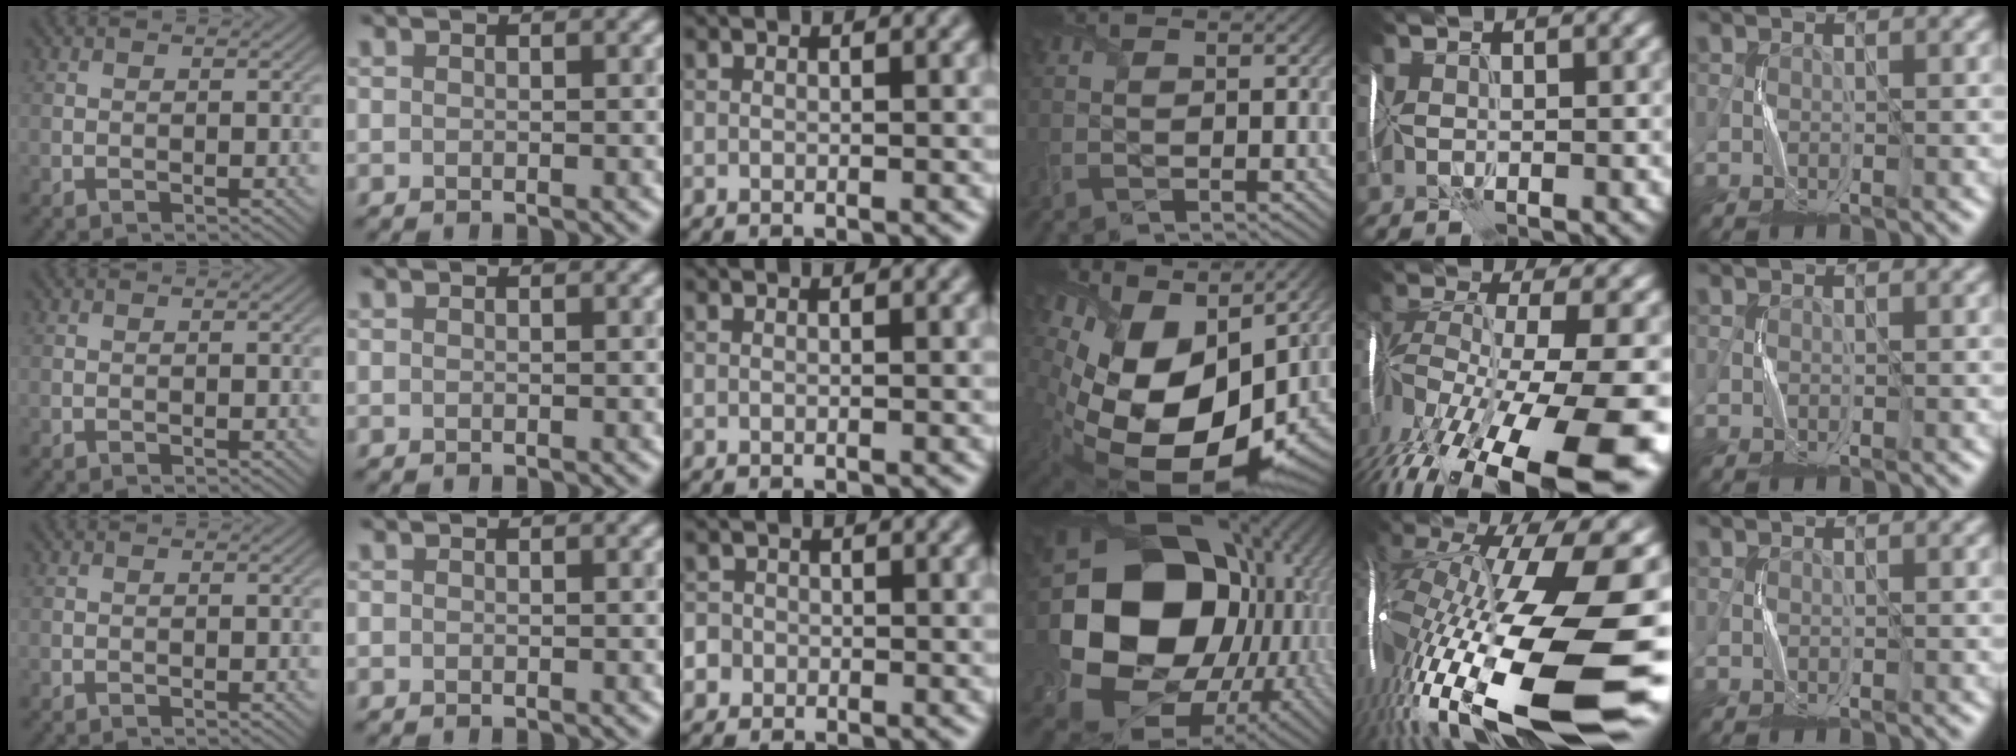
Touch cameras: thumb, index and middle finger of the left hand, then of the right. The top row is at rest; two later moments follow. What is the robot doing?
{"motion": "wrap", "object": "receipt paper"}